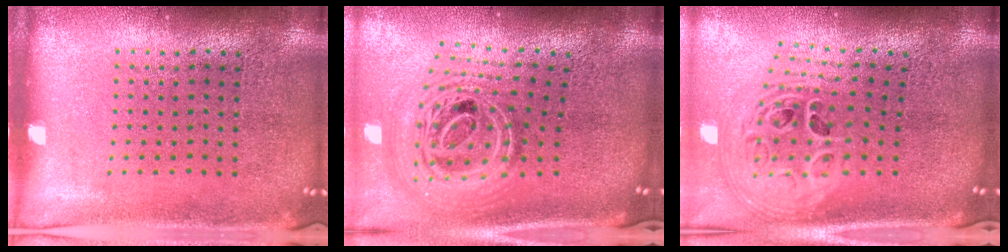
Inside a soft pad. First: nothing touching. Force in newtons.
{"total": 2.9, "press": 2.0, "slide": 2.1}
{"total": 2.9, "press": 2.0, "slide": 2.1}